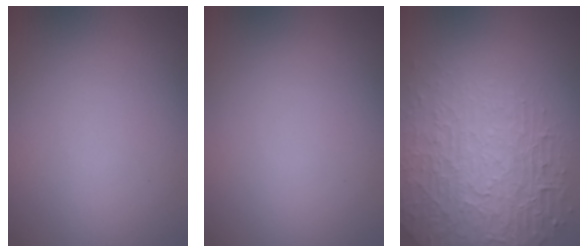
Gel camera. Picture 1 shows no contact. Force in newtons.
{"total": 0.0}
{"total": 7.8, "press": 5.5, "slide": 5.5}